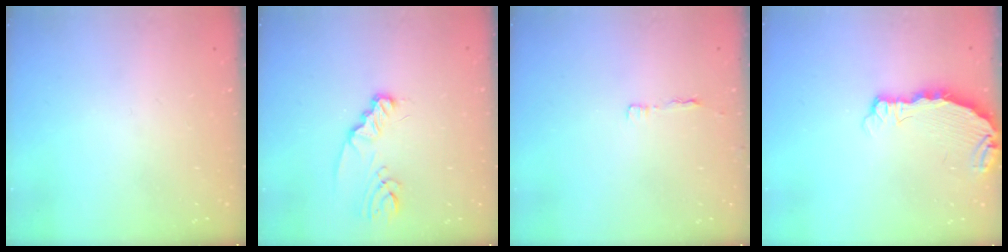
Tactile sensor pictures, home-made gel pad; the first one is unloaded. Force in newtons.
{"total": 4.3, "press": 4.3, "slide": 0.4}
{"total": 2.9, "press": 2.9, "slide": 0.4}
{"total": 4.4, "press": 4.4, "slide": 0.5}